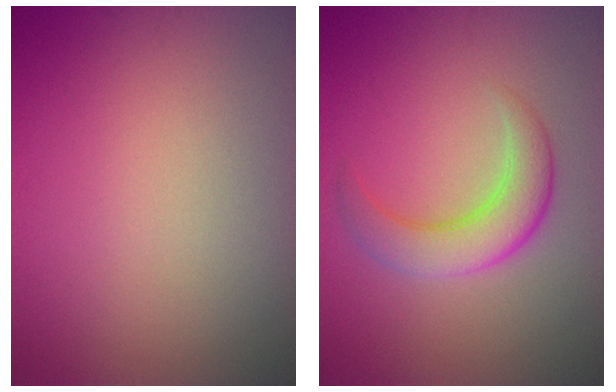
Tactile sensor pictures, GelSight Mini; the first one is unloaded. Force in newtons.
{"total": 4.4, "press": 4.4, "slide": 0.1}